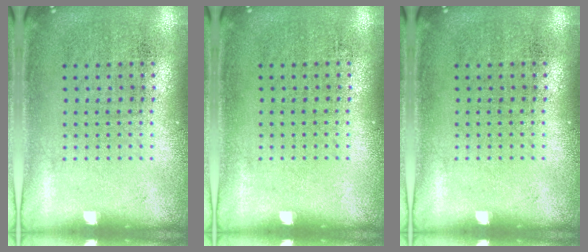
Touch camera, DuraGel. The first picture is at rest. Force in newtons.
{"total": 0.0}
{"total": 0.0}